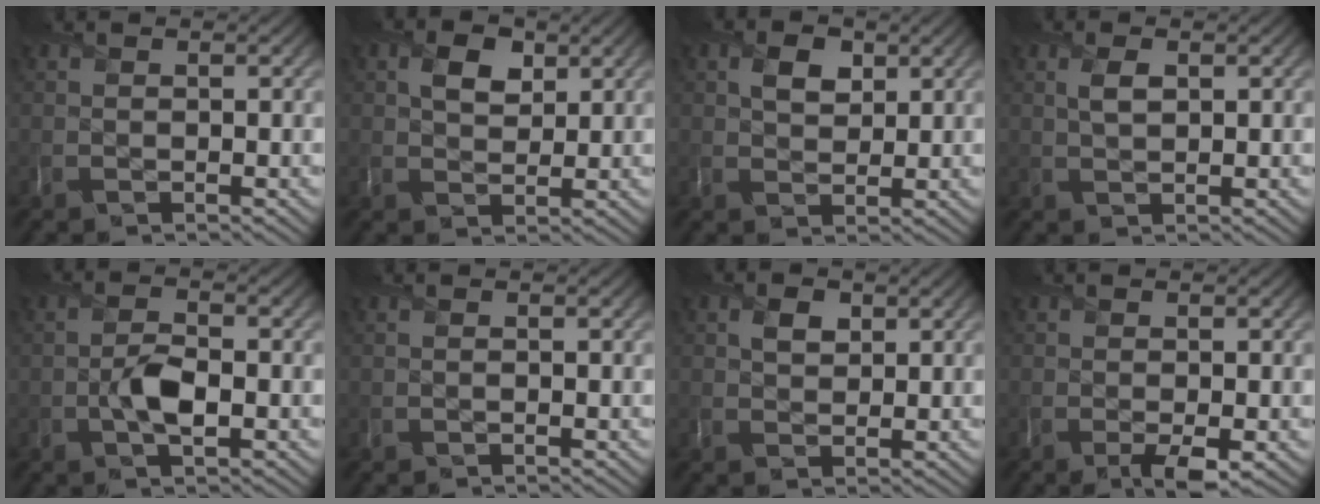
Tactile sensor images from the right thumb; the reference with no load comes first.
{"total": 3.9, "force": [1.6, 2.7, 2.2], "torque": [-0.043, -0.002, 0.028]}
{"total": 3.4, "force": [1.4, 2.5, 1.9], "torque": [-0.037, -0.003, 0.026]}
{"total": 2.1, "force": [0.8, 1.0, 1.6], "torque": [-0.038, -0.002, 0.018]}
{"total": 3.6, "force": [-1.2, 1.7, 3.0], "torque": [-0.061, -0.006, -0.025]}
{"total": 0.0}
{"total": 2.4, "force": [1.0, 1.8, 1.1], "torque": [-0.022, -0.003, 0.019]}
{"total": 2.5, "force": [-1.1, 0.5, 2.2], "torque": [-0.039, -0.011, -0.018]}